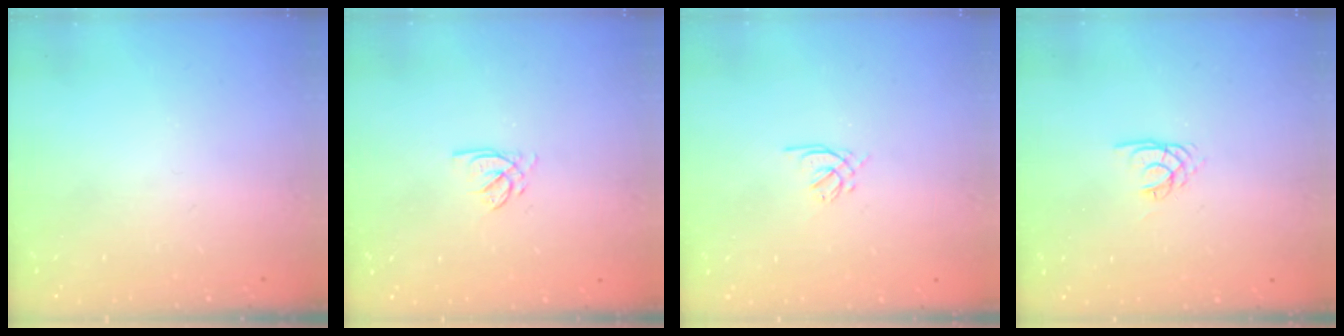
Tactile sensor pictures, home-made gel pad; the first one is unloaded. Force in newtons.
{"total": 2.3, "press": 2.3, "slide": 0.3}
{"total": 1.2, "press": 1.0, "slide": 0.5}
{"total": 2.2, "press": 2.2, "slide": 0.3}